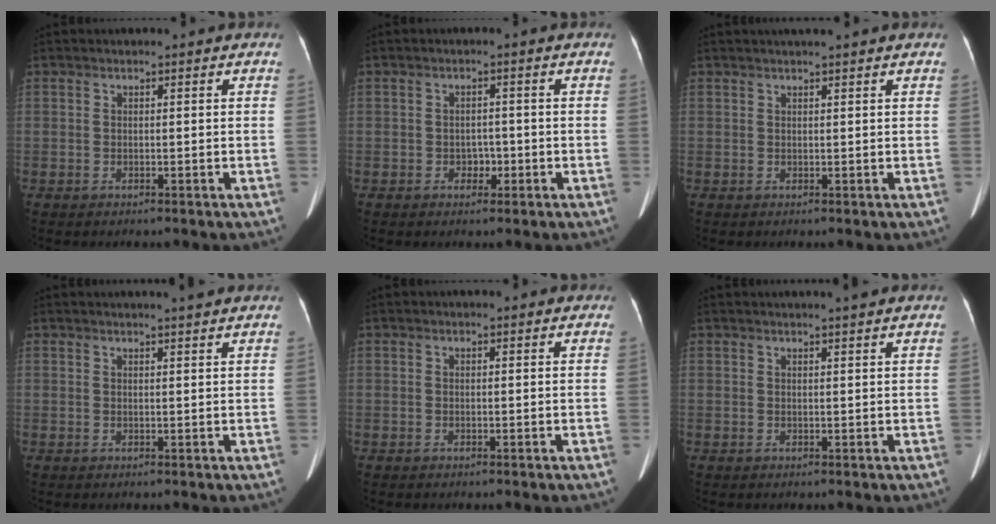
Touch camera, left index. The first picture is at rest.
{"total": 1.9, "force": [-0.8, 1.5, 1.0], "torque": [-0.011, 0.006, -0.008]}
{"total": 3.9, "force": [3.3, 0.0, 2.0], "torque": [-0.022, 0.029, 0.043]}
{"total": 4.9, "force": [4.4, -0.3, 2.1], "torque": [-0.029, 0.014, 0.049]}
{"total": 2.7, "force": [2.2, 0.8, 1.2], "torque": [-0.010, 0.018, 0.022]}
{"total": 4.2, "force": [3.7, -0.4, 1.9], "torque": [-0.026, 0.014, 0.043]}